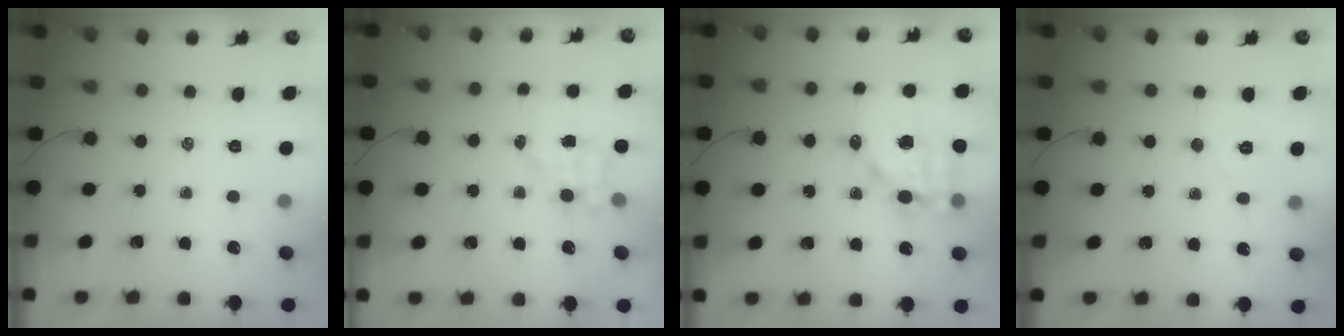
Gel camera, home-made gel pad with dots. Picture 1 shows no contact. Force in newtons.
{"total": 4.0, "press": 4.0, "slide": 0.6}
{"total": 14.5, "press": 14.2, "slide": 2.9}
{"total": 5.8, "press": 5.7, "slide": 1.2}